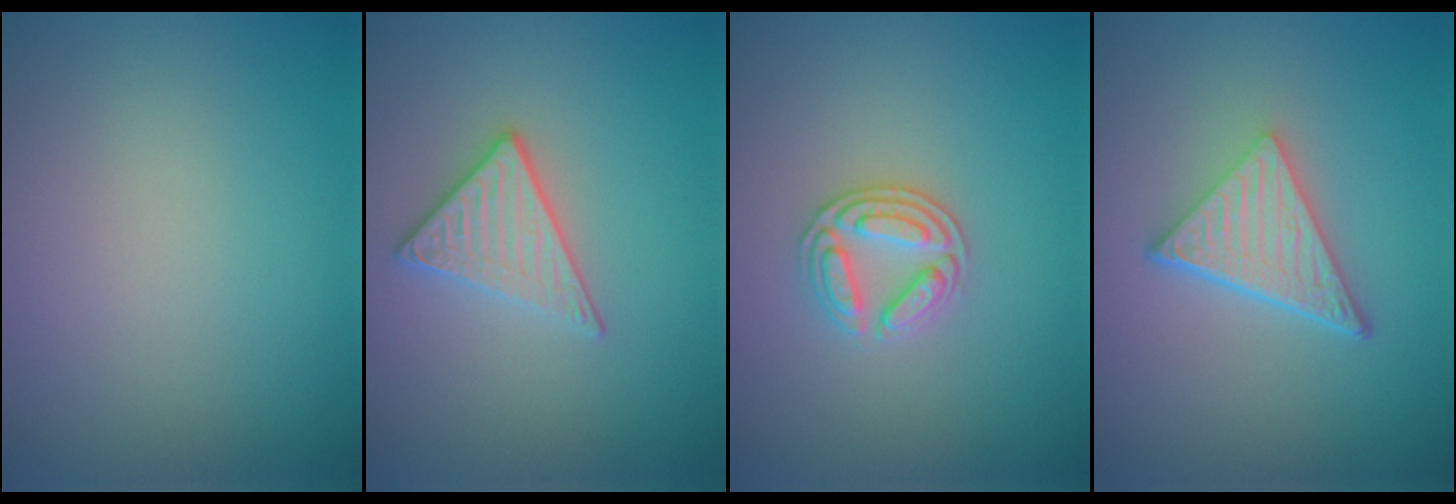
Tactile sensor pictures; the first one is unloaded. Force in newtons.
{"total": 2.9, "press": 2.7, "slide": 1.1}
{"total": 2.9, "press": 2.7, "slide": 0.9}
{"total": 4.9, "press": 3.5, "slide": 3.5}